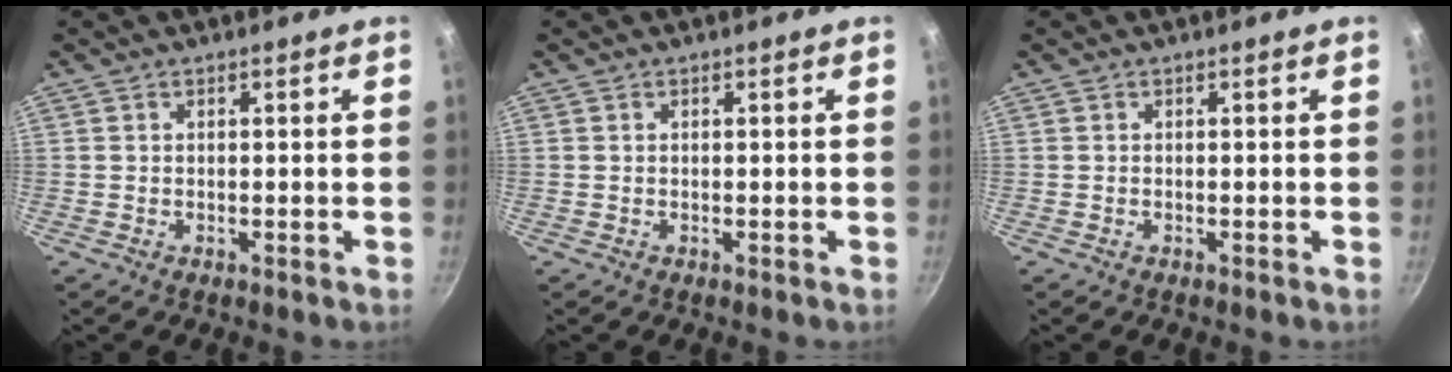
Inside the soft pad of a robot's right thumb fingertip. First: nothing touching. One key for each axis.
{"total": 0.0}
{"total": 0.0}